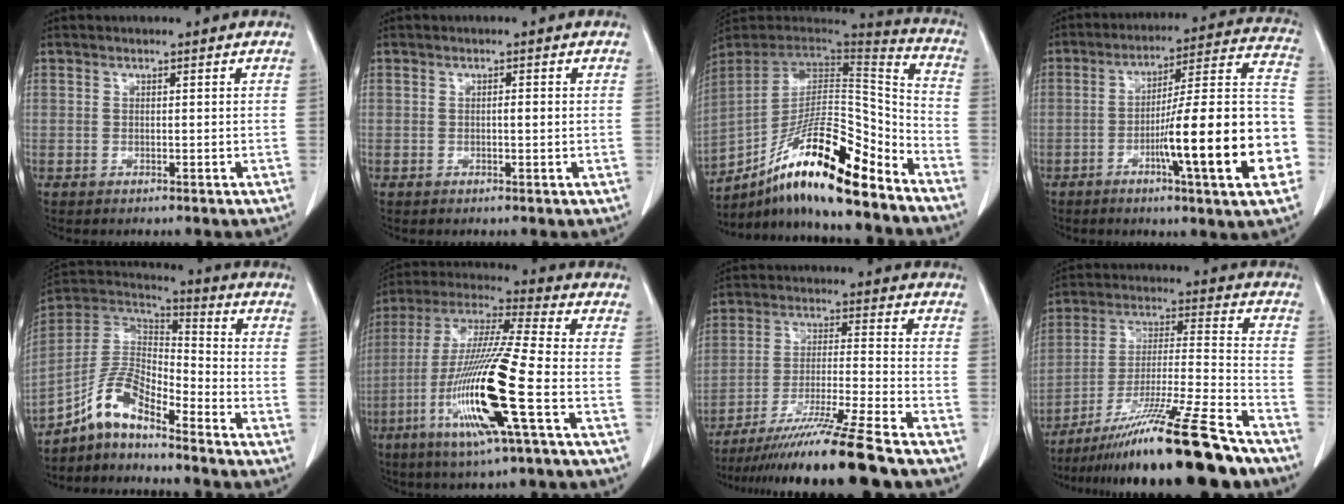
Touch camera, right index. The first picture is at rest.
{"total": 0.9, "force": [-0.1, 0.1, 0.9], "torque": [-0.013, 0.001, -0.001]}
{"total": 22.0, "force": [-15.1, 3.2, 15.7], "torque": [-0.258, 0.000, -0.261]}
{"total": 21.4, "force": [-6.4, 0.7, 20.5], "torque": [-0.238, 0.012, -0.094]}
{"total": 9.8, "force": [-7.3, 2.2, 6.1], "torque": [-0.139, 0.024, -0.142]}
{"total": 18.3, "force": [-6.0, 0.1, 17.3], "torque": [-0.361, -0.024, -0.120]}
{"total": 15.2, "force": [-12.4, -2.4, 8.5], "torque": [-0.145, -0.032, -0.209]}
{"total": 22.0, "force": [-17.1, -0.5, 13.8], "torque": [-0.226, -0.027, -0.292]}